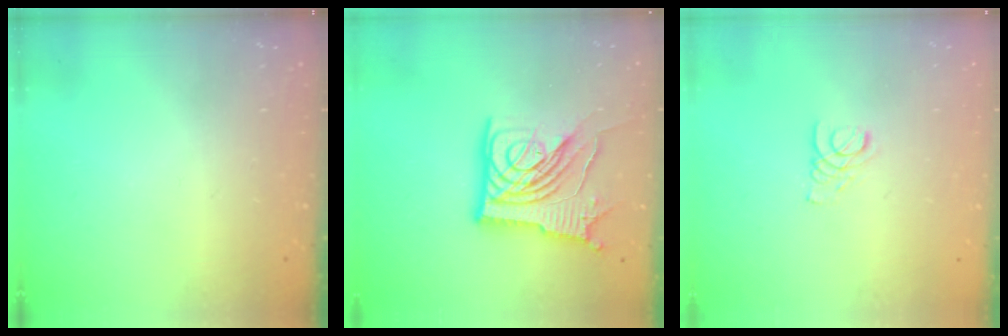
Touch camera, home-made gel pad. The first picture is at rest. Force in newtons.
{"total": 14.5, "press": 14.4, "slide": 1.2}
{"total": 1.9, "press": 1.9, "slide": 0.2}